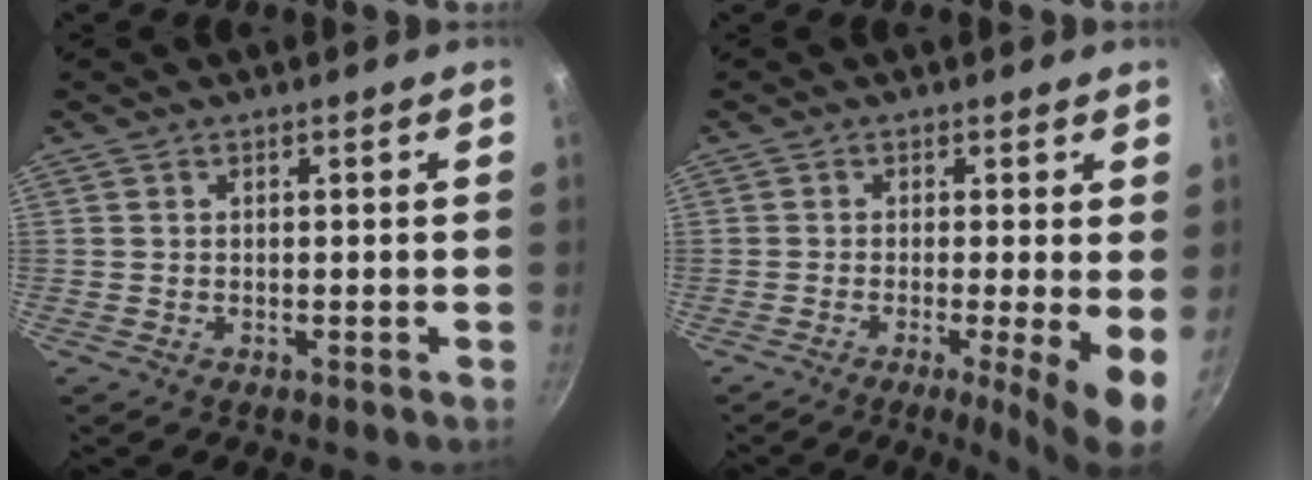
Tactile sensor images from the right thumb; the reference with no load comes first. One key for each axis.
{"total": 7.4, "fx": -1.3, "fy": 0.6, "fz": 7.3, "tx": -0.102, "ty": -0.010, "tz": -0.020}